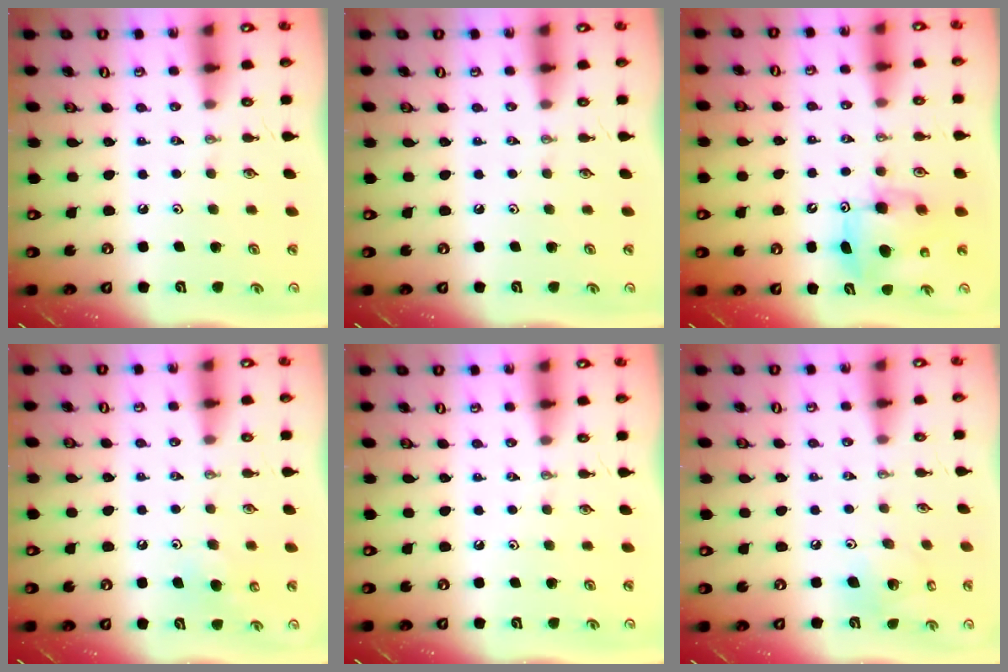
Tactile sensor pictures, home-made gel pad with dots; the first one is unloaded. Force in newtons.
{"total": 0.0}
{"total": 8.3, "press": 8.3, "slide": 0.7}
{"total": 5.3, "press": 5.1, "slide": 1.2}
{"total": 0.0}
{"total": 10.6, "press": 10.4, "slide": 1.9}